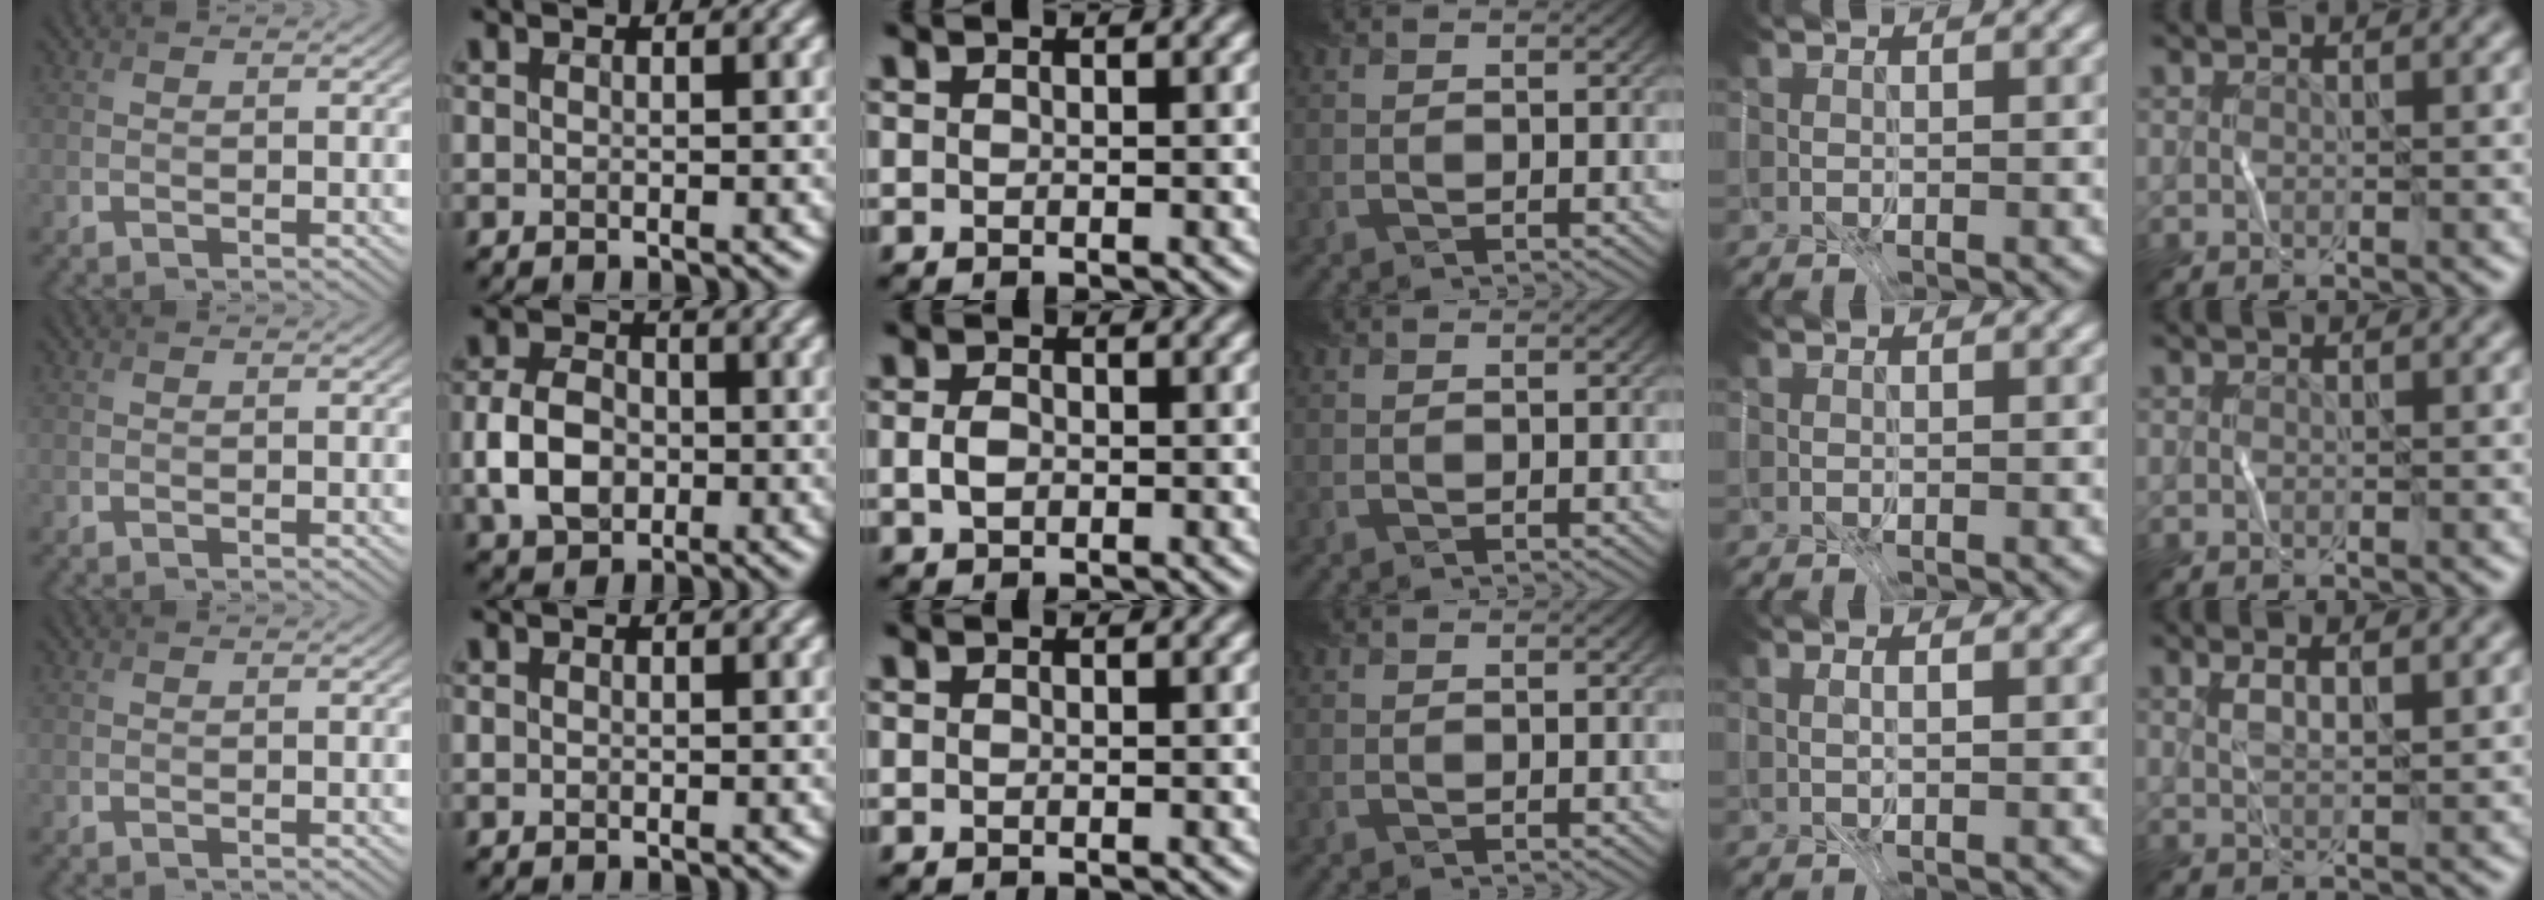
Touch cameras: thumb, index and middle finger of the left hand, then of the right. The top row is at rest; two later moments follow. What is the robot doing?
{"motion": "fold", "object": "coffee filter"}